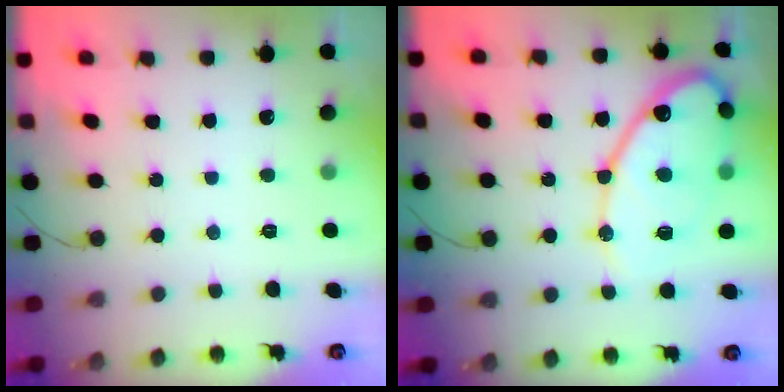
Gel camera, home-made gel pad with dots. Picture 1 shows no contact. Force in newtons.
{"total": 16.6, "press": 16.6, "slide": 1.3}